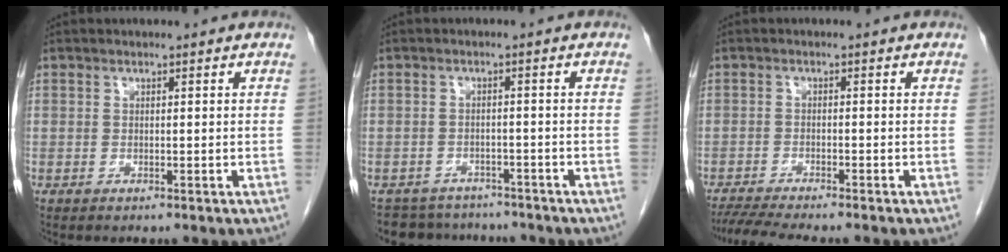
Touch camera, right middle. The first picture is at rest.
{"total": 7.0, "force": [-6.4, 2.8, 0.2], "torque": [0.000, 0.012, -0.084]}
{"total": 7.5, "force": [-6.6, -0.1, 3.6], "torque": [-0.057, -0.015, -0.108]}